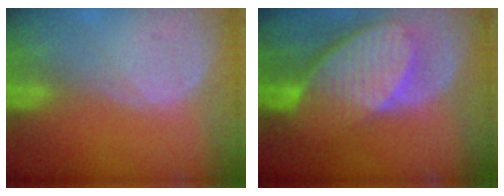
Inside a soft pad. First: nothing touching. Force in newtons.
{"total": 10.2, "press": 8.9, "slide": 5.1}